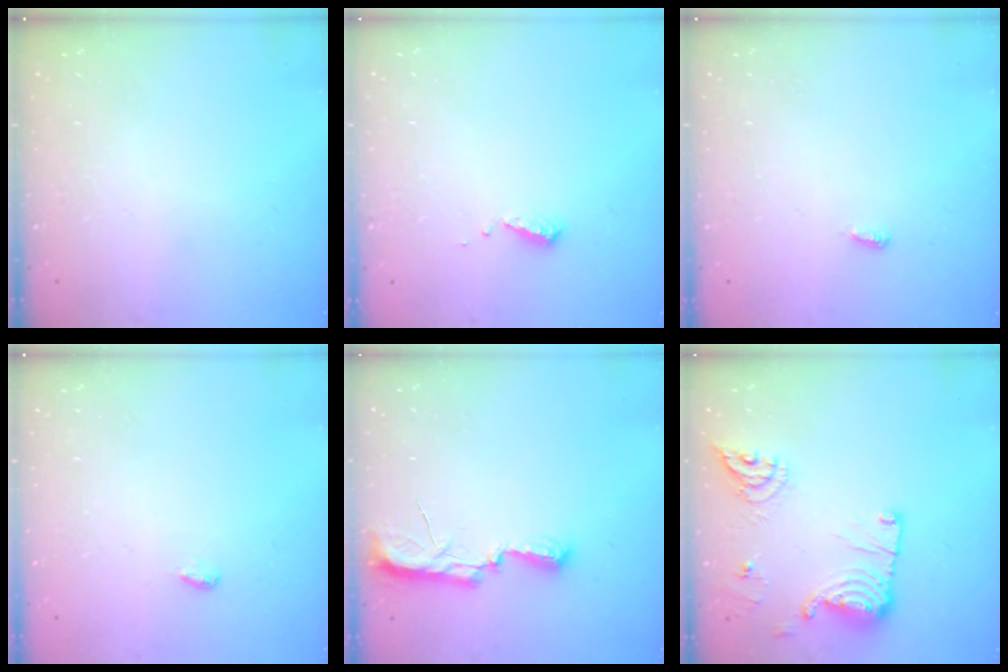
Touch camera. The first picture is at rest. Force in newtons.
{"total": 4.2, "press": 4.2, "slide": 0.3}
{"total": 2.9, "press": 2.9, "slide": 0.3}
{"total": 3.6, "press": 3.6, "slide": 0.4}
{"total": 7.4, "press": 7.4, "slide": 0.7}
{"total": 14.5, "press": 14.5, "slide": 0.4}